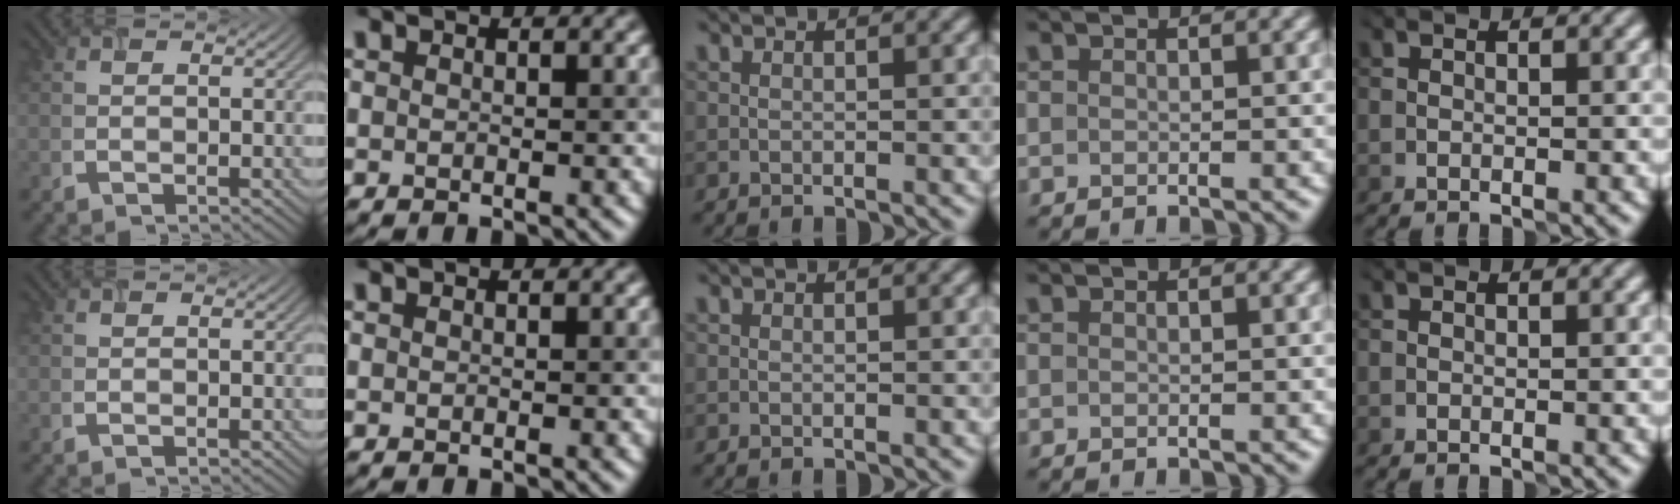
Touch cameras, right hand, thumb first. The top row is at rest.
{}